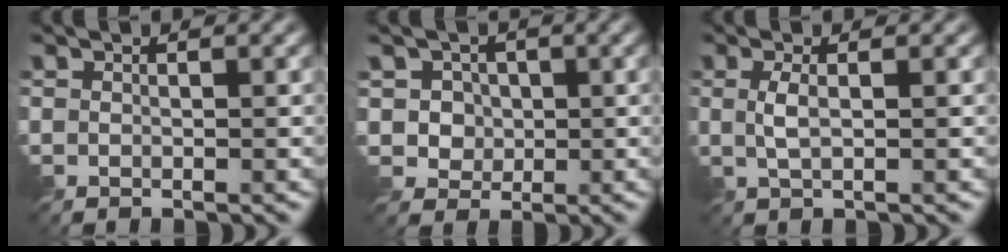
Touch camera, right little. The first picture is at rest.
{"total": 3.4, "force": [0.8, 3.1, 1.1], "torque": [-0.027, 0.001, 0.017]}
{"total": 1.7, "force": [0.0, 0.3, 1.6], "torque": [-0.041, 0.003, -0.002]}